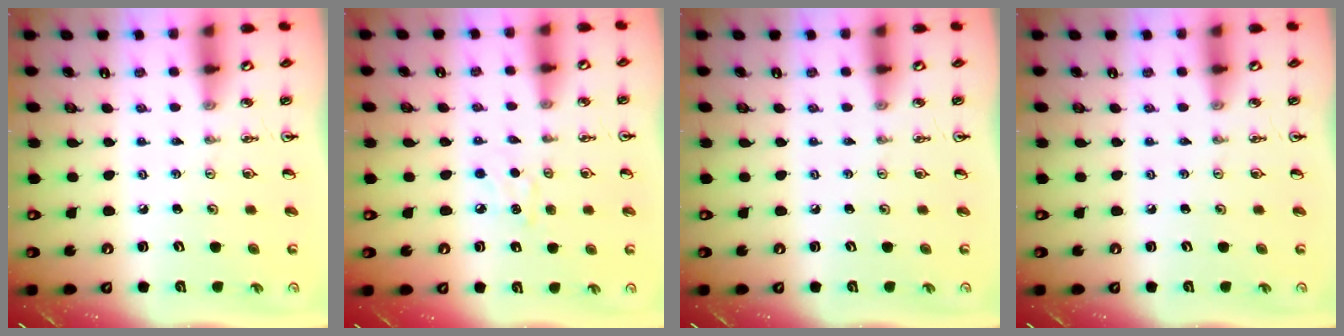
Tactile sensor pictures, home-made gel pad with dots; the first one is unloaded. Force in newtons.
{"total": 5.9, "press": 5.8, "slide": 0.7}
{"total": 0.0}
{"total": 0.0}